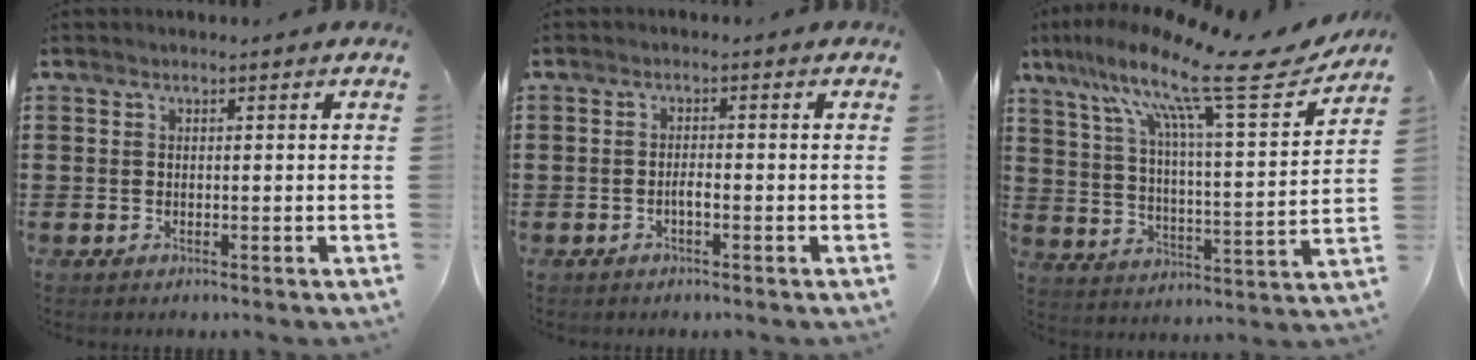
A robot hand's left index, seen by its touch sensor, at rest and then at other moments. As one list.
[{"total": 1.4, "force": [-0.7, 0.3, 1.1], "torque": [-0.023, -0.001, -0.013]}, {"total": 16.6, "force": [12.3, 2.0, 11.0], "torque": [-0.214, -0.071, 0.192]}]